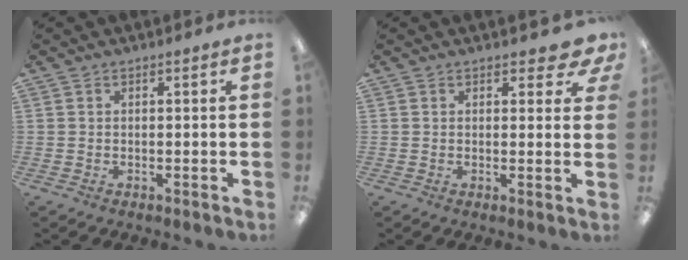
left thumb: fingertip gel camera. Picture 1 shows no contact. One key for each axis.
{"total": 3.7, "fx": 2.5, "fy": 1.9, "fz": 2.0, "tx": -0.012, "ty": -0.010, "tz": 0.040}